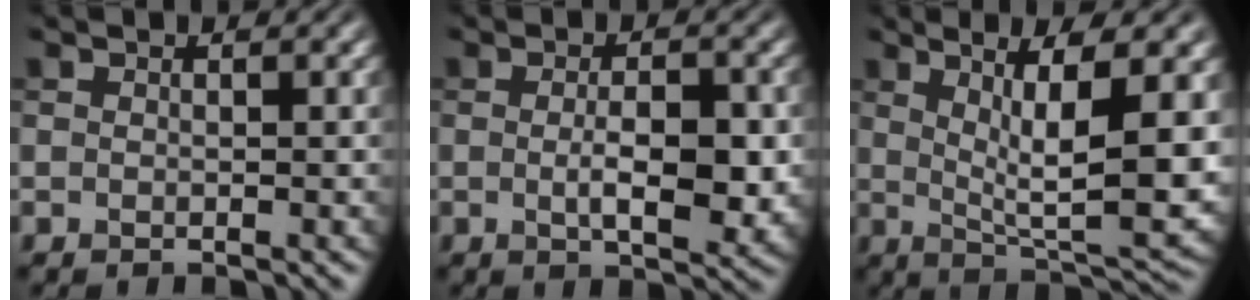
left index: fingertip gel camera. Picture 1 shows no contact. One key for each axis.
{"total": 4.8, "fx": -0.4, "fy": 1.9, "fz": 4.4, "tx": -0.075, "ty": -0.009, "tz": -0.005}
{"total": 9.6, "fx": 2.0, "fy": 2.4, "fz": 9.0, "tx": -0.141, "ty": -0.007, "tz": 0.040}